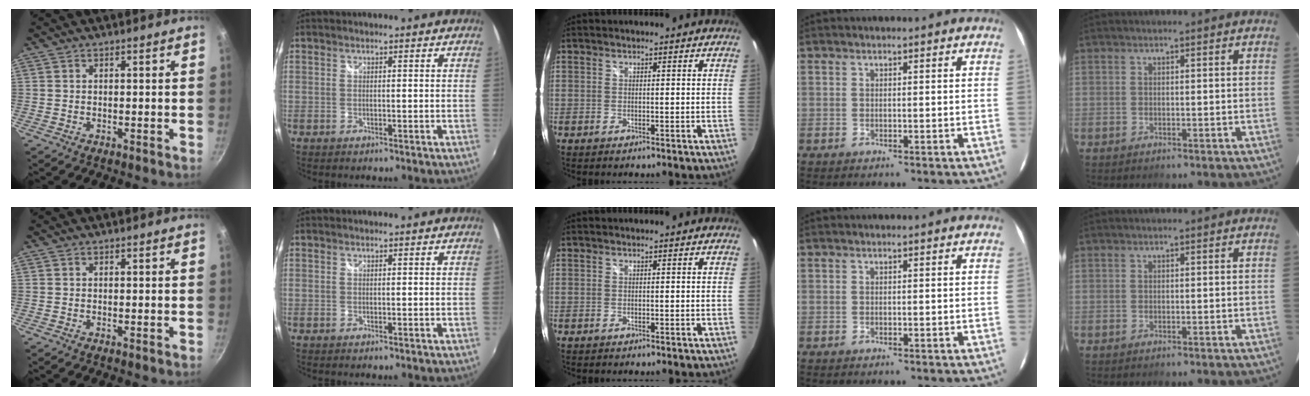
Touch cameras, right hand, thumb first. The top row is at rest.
{}